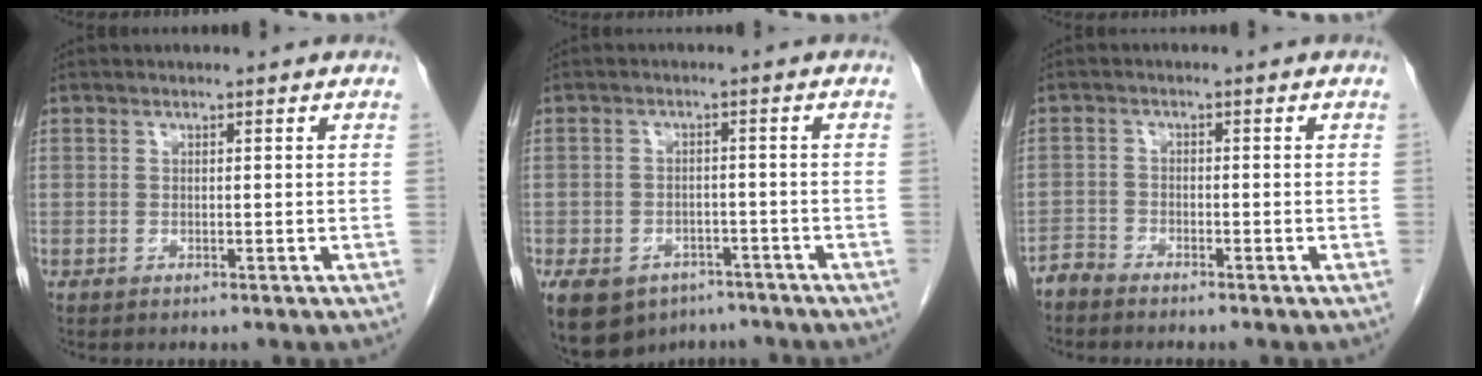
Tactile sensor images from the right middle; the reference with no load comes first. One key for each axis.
{"total": 16.2, "fx": -9.4, "fy": 11.6, "fz": 6.1, "tx": -0.176, "ty": -0.007, "tz": -0.120}
{"total": 2.0, "fx": -2.0, "fy": 0.1, "fz": -0.1, "tx": 0.009, "ty": -0.004, "tz": -0.038}